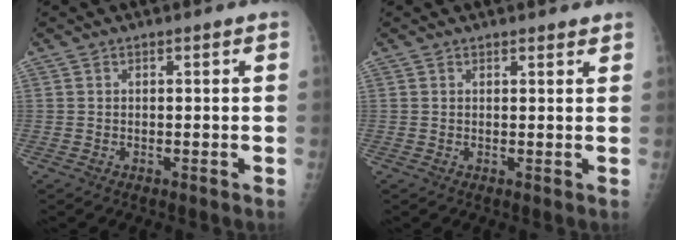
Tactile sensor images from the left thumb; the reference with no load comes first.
{"total": 1.3, "force": [1.1, 0.5, 0.6], "torque": [-0.002, -0.004, 0.013]}